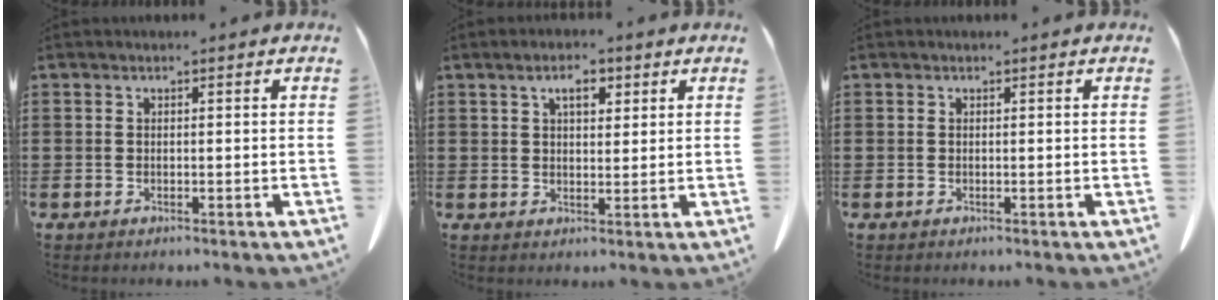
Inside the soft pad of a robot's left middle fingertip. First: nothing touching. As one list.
[{"total": 4.0, "force": [2.2, 1.8, 2.9], "torque": [-0.047, 0.004, 0.032]}, {"total": 0.0}]